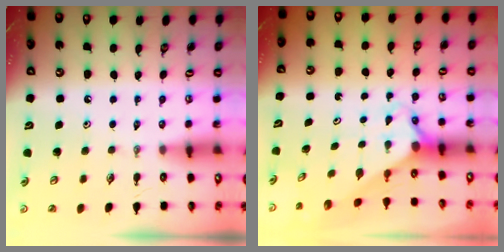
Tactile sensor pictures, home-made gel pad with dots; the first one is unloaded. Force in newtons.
{"total": 2.2, "press": 2.2, "slide": 0.2}